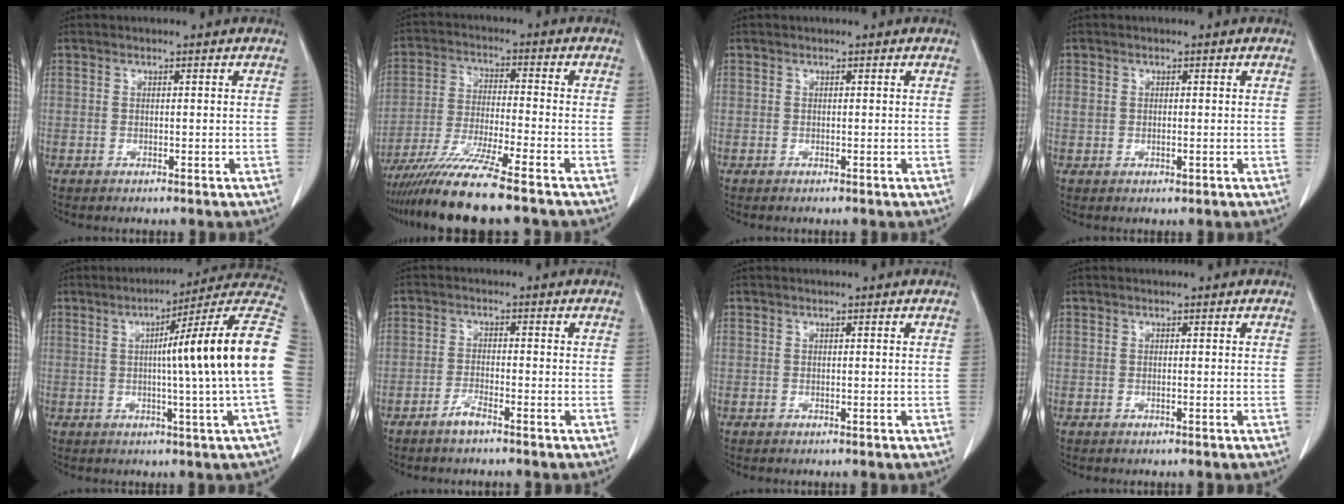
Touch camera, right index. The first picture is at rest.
{"total": 11.6, "force": [-9.3, -1.2, 6.8], "torque": [-0.119, -0.033, -0.161]}
{"total": 0.0}
{"total": 1.9, "force": [0.0, 1.2, 1.5], "torque": [-0.032, 0.003, 0.004]}
{"total": 17.7, "force": [0.8, -2.6, 17.5], "torque": [-0.213, 0.014, -0.004]}
{"total": 2.5, "force": [-2.0, 0.1, 1.5], "torque": [-0.034, -0.001, -0.039]}
{"total": 0.0}
{"total": 0.0}